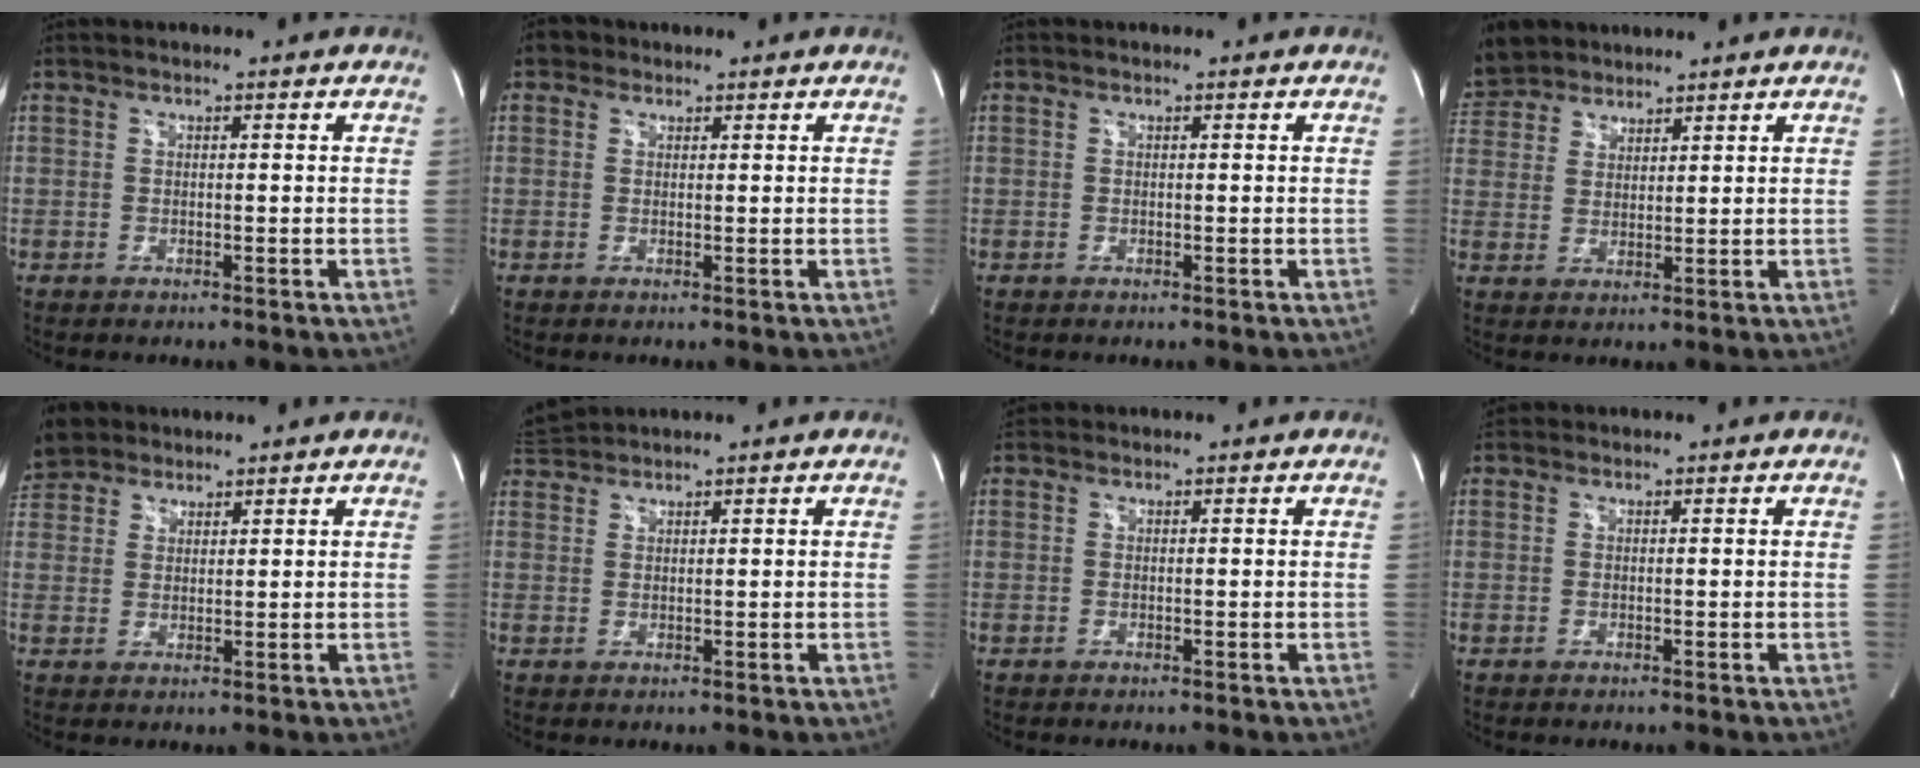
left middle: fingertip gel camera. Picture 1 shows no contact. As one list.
[{"total": 1.9, "force": [1.1, 1.5, 0.3], "torque": [-0.002, 0.012, 0.013]}, {"total": 0.0}, {"total": 8.2, "force": [7.1, 3.9, 1.5], "torque": [-0.042, 0.023, 0.141]}, {"total": 6.7, "force": [5.7, 3.4, 1.2], "torque": [-0.034, 0.023, 0.115]}, {"total": 3.1, "force": [3.1, 0.2, -0.1], "torque": [-0.010, 0.021, 0.066]}, {"total": 1.1, "force": [0.9, 0.6, -0.1], "torque": [0.001, 0.015, 0.014]}, {"total": 1.1, "force": [0.9, 0.6, -0.1], "torque": [0.000, 0.016, 0.014]}]